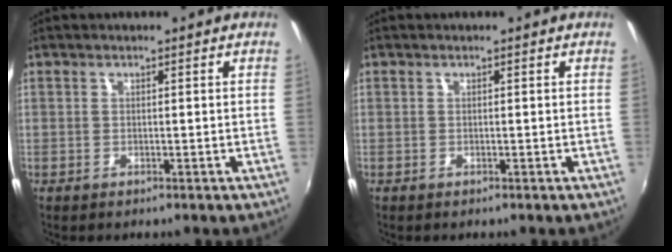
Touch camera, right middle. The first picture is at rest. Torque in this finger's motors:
{"motor_torque": [0.28, -0.18, 0.05, 0.01]}